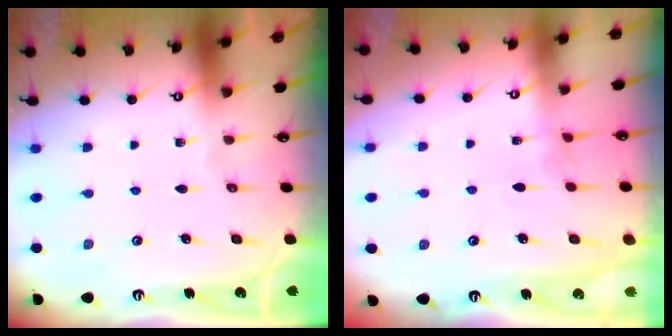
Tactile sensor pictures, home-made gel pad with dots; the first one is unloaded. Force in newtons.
{"total": 2.3, "press": 2.3, "slide": 0.4}